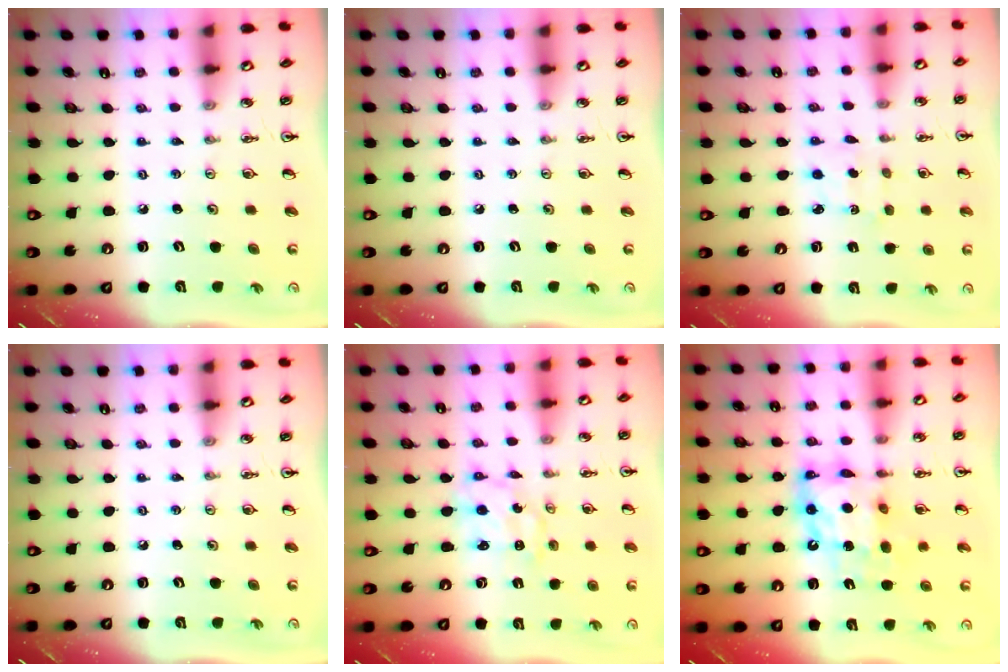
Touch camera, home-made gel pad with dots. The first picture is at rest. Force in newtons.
{"total": 0.0}
{"total": 2.2, "press": 2.1, "slide": 0.7}
{"total": 0.0}
{"total": 2.7, "press": 2.7, "slide": 0.3}
{"total": 11.7, "press": 11.6, "slide": 1.1}